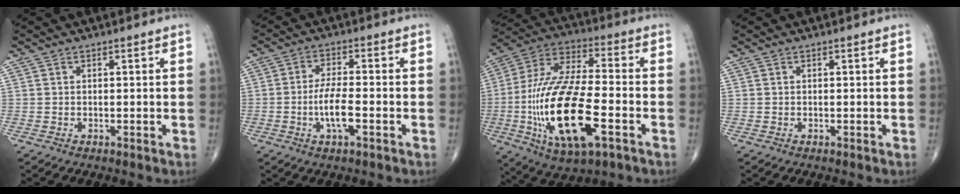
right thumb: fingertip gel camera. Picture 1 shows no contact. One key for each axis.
{"total": 6.5, "fx": -2.0, "fy": 2.1, "fz": 5.8, "tx": -0.116, "ty": 0.009, "tz": -0.039}
{"total": 23.8, "fx": -6.5, "fy": 9.2, "fz": 21.0, "tx": -0.438, "ty": 0.016, "tz": -0.105}
{"total": 0.0}